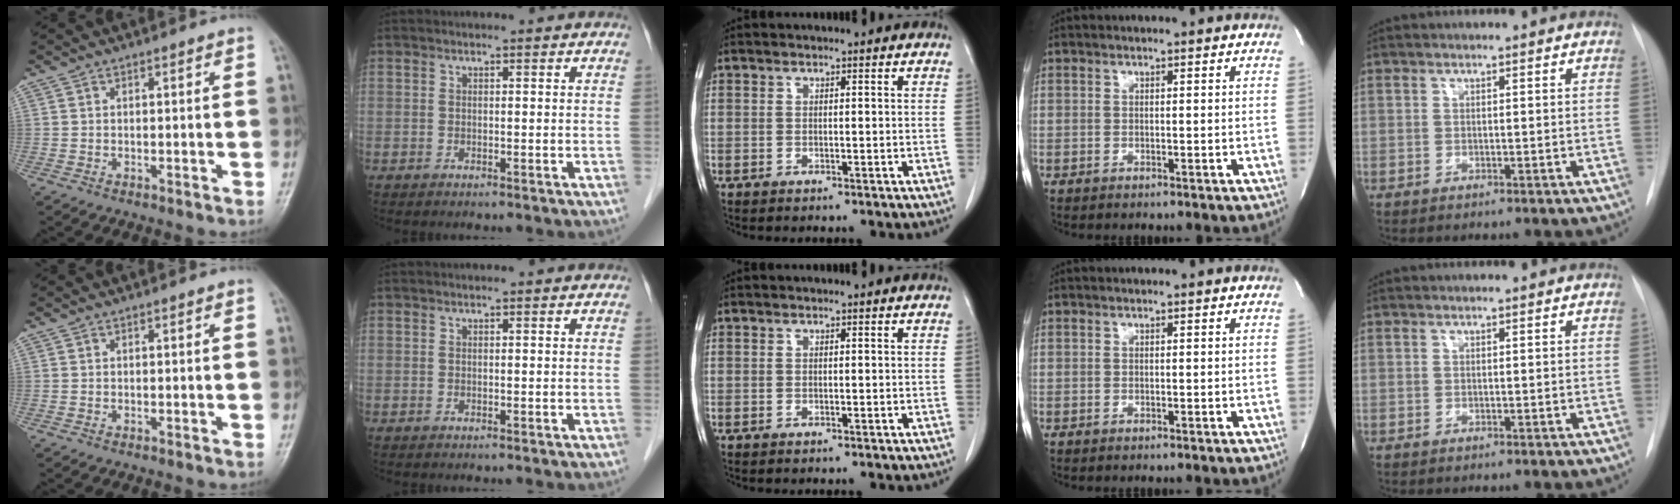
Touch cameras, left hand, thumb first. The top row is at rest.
{}